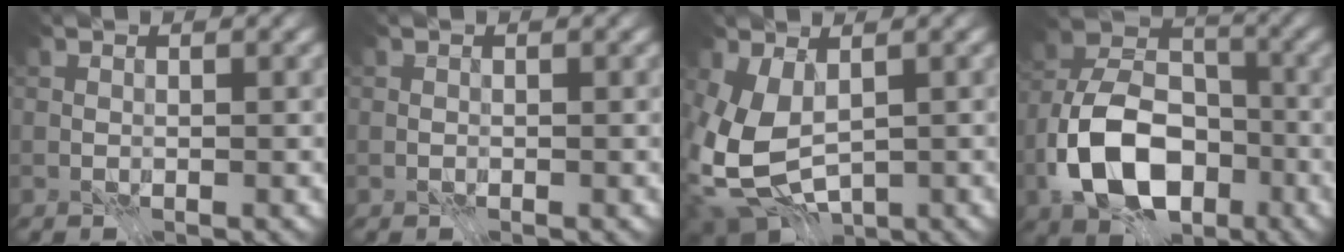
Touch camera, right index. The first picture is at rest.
{"total": 0.0}
{"total": 6.7, "force": [-0.1, 4.3, 5.1], "torque": [-0.118, -0.019, 0.003]}
{"total": 11.0, "force": [-4.7, 7.0, 7.1], "torque": [-0.134, -0.001, -0.093]}